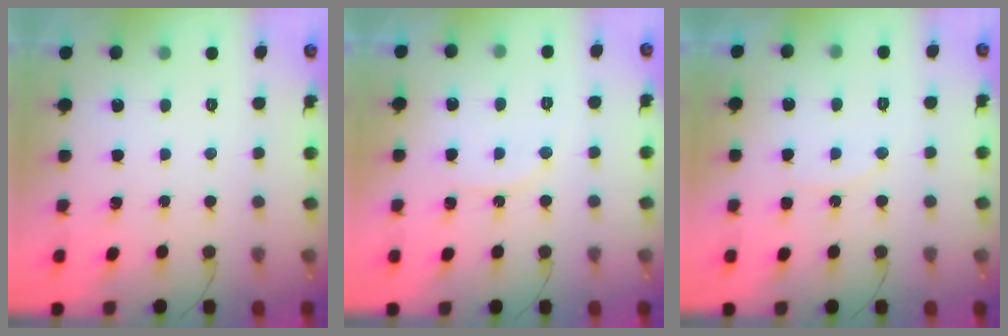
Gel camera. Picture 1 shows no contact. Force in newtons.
{"total": 6.9, "press": 6.9, "slide": 0.7}
{"total": 5.7, "press": 5.7, "slide": 0.5}